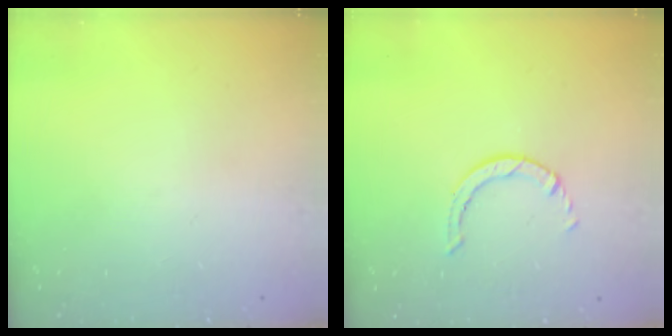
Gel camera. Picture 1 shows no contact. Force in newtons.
{"total": 0.8, "press": 0.7, "slide": 0.2}